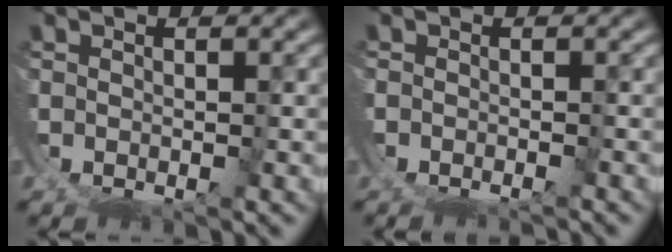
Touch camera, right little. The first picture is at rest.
{"total": 1.8, "force": [-1.8, 0.2, 0.0], "torque": [0.002, -0.006, -0.026]}